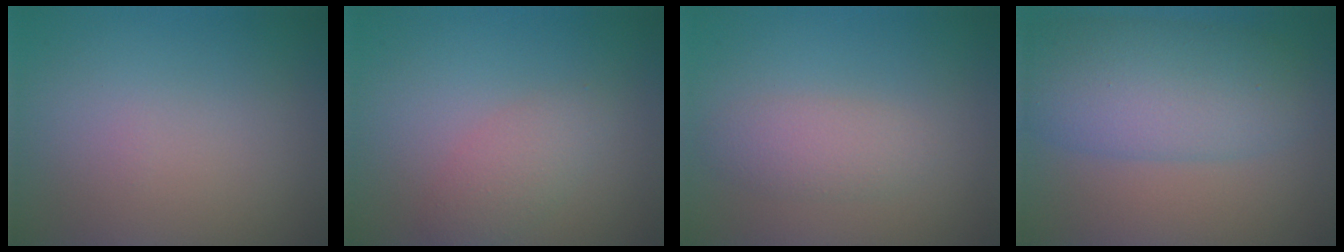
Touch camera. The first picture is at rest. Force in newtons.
{"total": 2.2, "press": 2.2, "slide": 0.1}
{"total": 2.0, "press": 2.0, "slide": 0.0}
{"total": 7.2, "press": 7.2, "slide": 0.3}